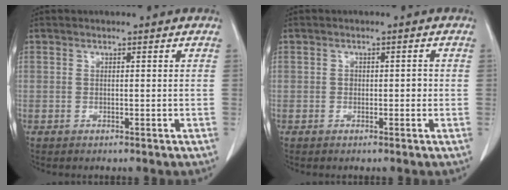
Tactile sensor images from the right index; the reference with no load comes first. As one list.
[{"total": 1.6, "force": [-0.2, 1.1, 1.2], "torque": [-0.014, 0.007, -0.001]}]